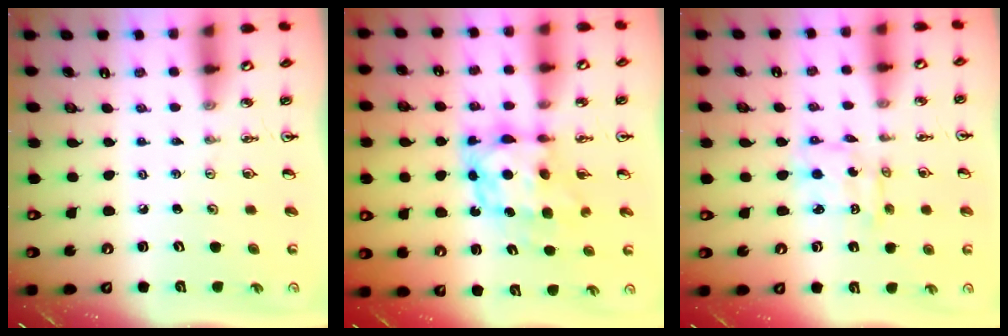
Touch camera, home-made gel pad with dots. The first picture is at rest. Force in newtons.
{"total": 7.9, "press": 7.9, "slide": 0.8}
{"total": 3.5, "press": 3.5, "slide": 0.1}